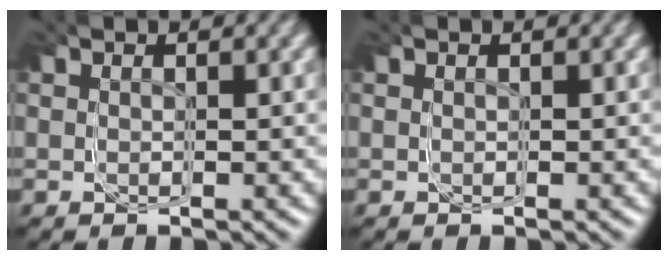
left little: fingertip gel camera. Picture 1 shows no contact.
{"total": 0.0}